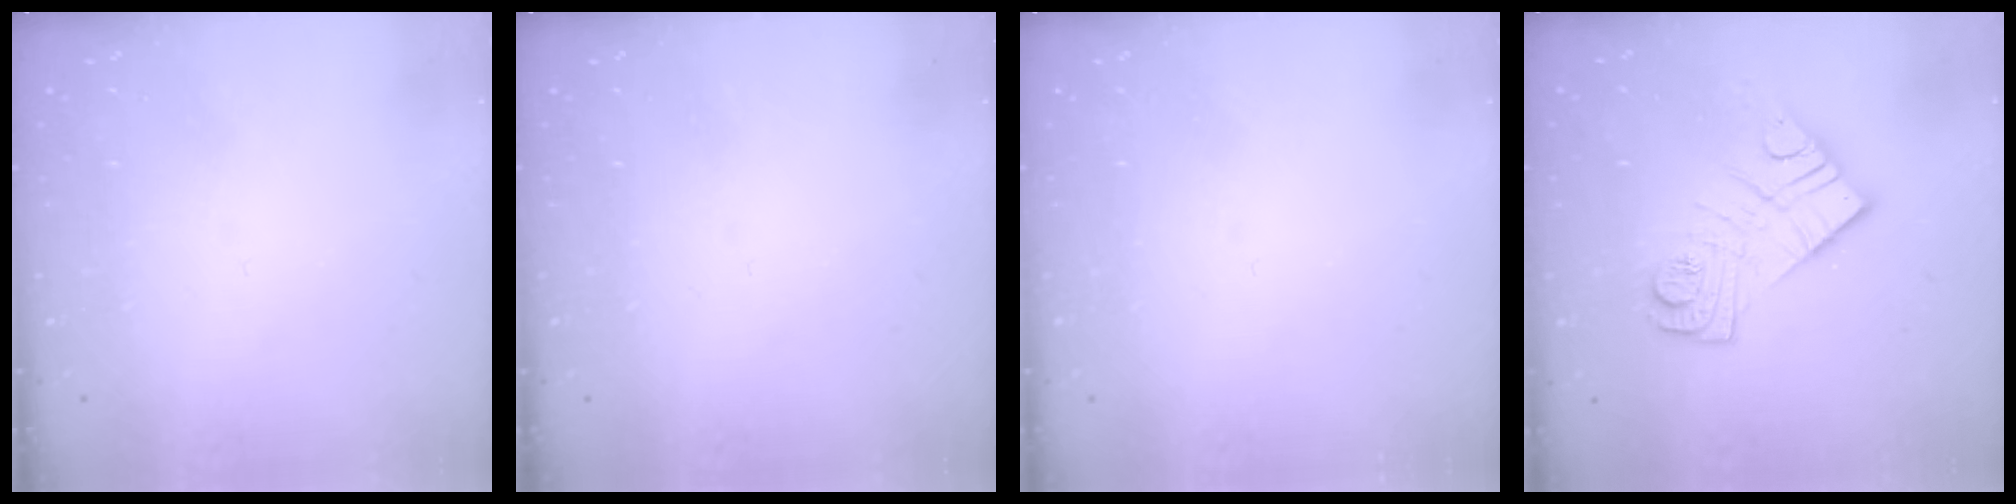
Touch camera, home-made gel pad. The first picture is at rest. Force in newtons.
{"total": 0.0}
{"total": 0.0}
{"total": 13.9, "press": 13.8, "slide": 1.2}